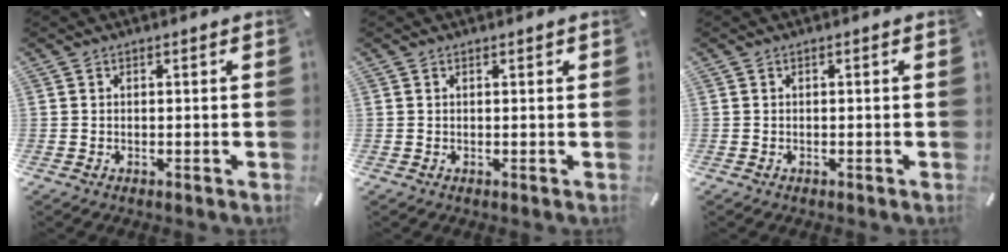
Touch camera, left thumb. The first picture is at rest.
{"total": 0.5, "force": [0.3, 0.2, 0.4], "torque": [-0.008, 0.002, 0.005]}
{"total": 0.0}